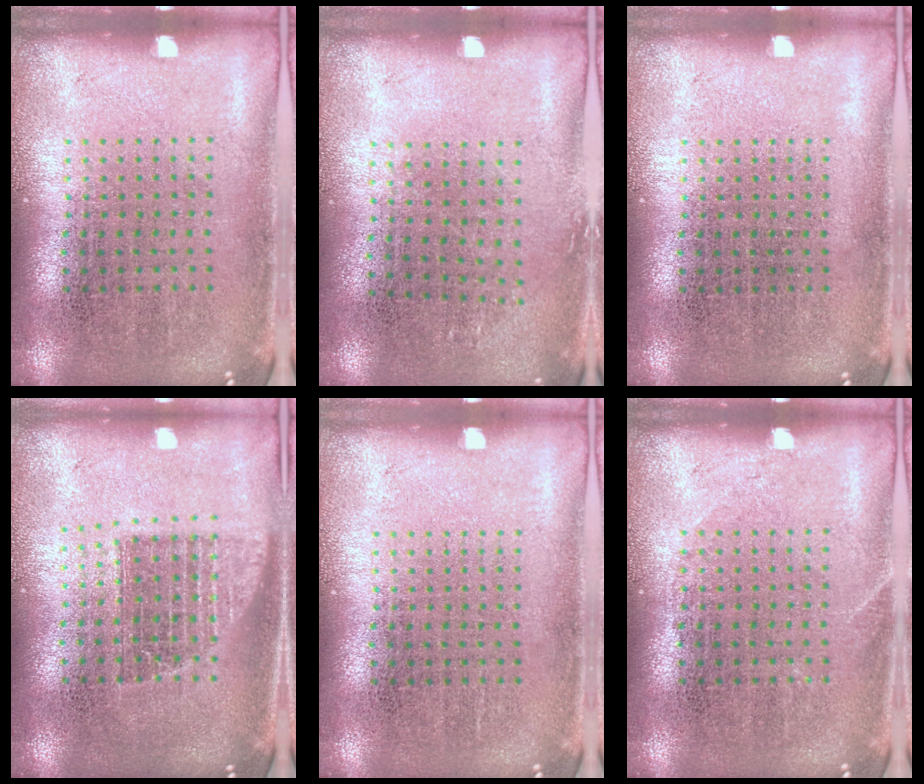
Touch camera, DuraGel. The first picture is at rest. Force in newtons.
{"total": 0.8, "press": 0.7, "slide": 0.5}
{"total": 0.0}
{"total": 1.3, "press": 1.1, "slide": 0.8}
{"total": 0.0}
{"total": 0.7, "press": 0.6, "slide": 0.2}